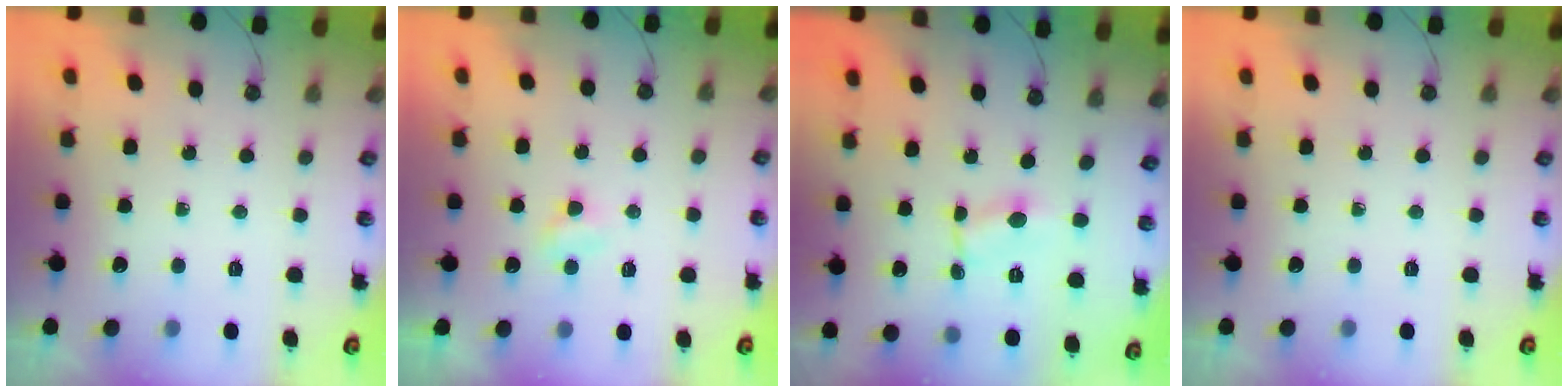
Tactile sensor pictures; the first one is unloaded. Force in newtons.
{"total": 2.0, "press": 2.0, "slide": 0.3}
{"total": 0.7, "press": 0.6, "slide": 0.1}
{"total": 0.0}